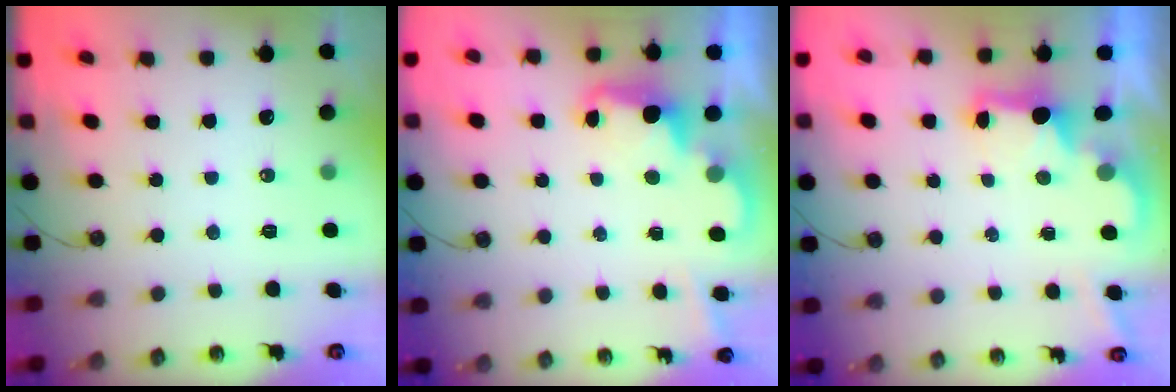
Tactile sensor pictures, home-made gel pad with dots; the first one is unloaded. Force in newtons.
{"total": 2.4, "press": 2.4, "slide": 0.6}
{"total": 2.1, "press": 2.0, "slide": 0.7}